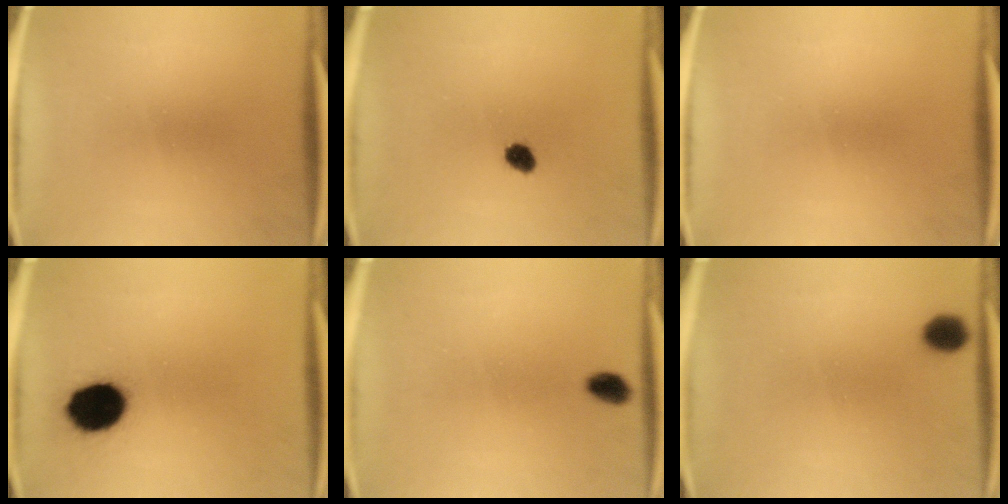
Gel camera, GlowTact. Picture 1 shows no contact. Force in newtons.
{"total": 2.8}
{"total": 0.0}
{"total": 13.2}
{"total": 2.7}
{"total": 2.3}